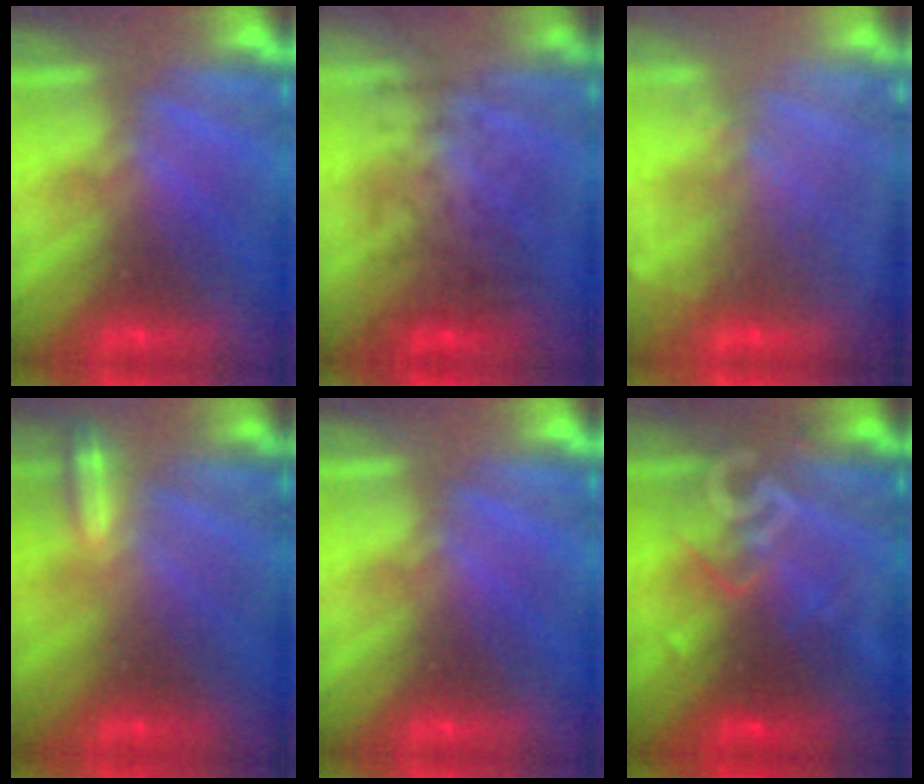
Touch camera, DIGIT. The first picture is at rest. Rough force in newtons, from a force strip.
{"total": 4.8}
{"total": 7.4}
{"total": 1.9}
{"total": 0.0}
{"total": 2.8}